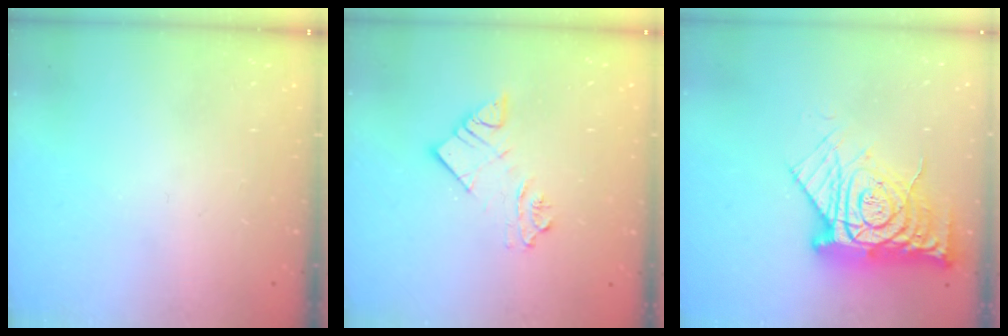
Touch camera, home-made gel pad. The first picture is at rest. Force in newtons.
{"total": 6.1, "press": 6.1, "slide": 0.4}
{"total": 17.3, "press": 17.2, "slide": 1.7}